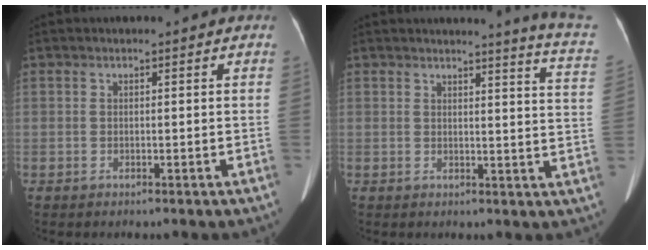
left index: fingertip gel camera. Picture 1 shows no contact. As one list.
[{"total": 9.9, "force": [9.5, -2.1, 1.9], "torque": [-0.026, -0.095, 0.084]}]